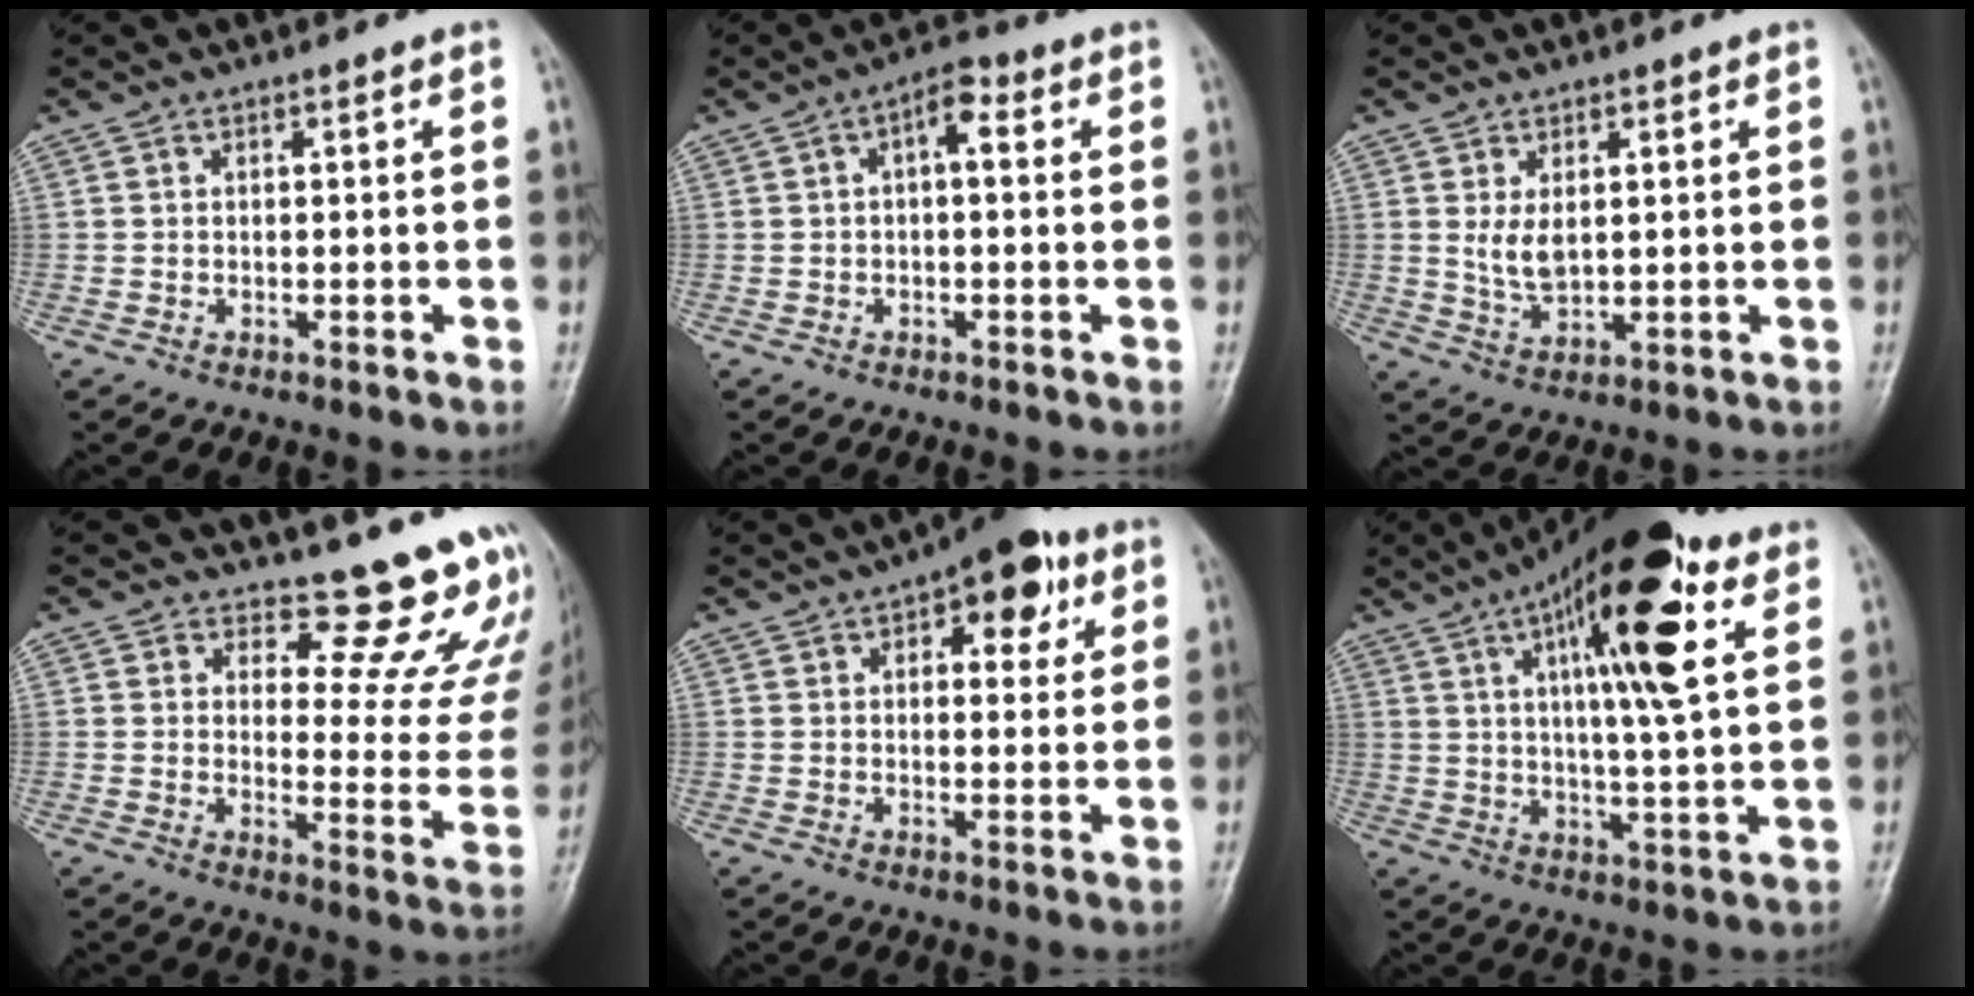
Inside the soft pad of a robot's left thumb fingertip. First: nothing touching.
{"total": 4.9, "force": [1.0, 2.3, 4.2], "torque": [-0.054, 0.019, 0.006]}
{"total": 4.7, "force": [1.1, 2.7, 3.7], "torque": [-0.062, -0.012, 0.028]}
{"total": 13.8, "force": [13.0, 3.5, 2.9], "torque": [0.006, -0.155, 0.138]}
{"total": 10.8, "force": [5.0, 5.4, 7.9], "torque": [-0.064, -0.004, 0.060]}
{"total": 19.1, "force": [7.6, 4.9, 16.8], "torque": [-0.251, -0.010, 0.115]}